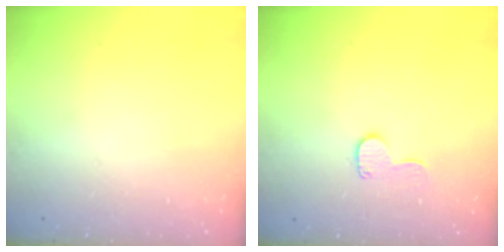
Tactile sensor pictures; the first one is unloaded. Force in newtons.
{"total": 8.4, "press": 8.4, "slide": 0.5}